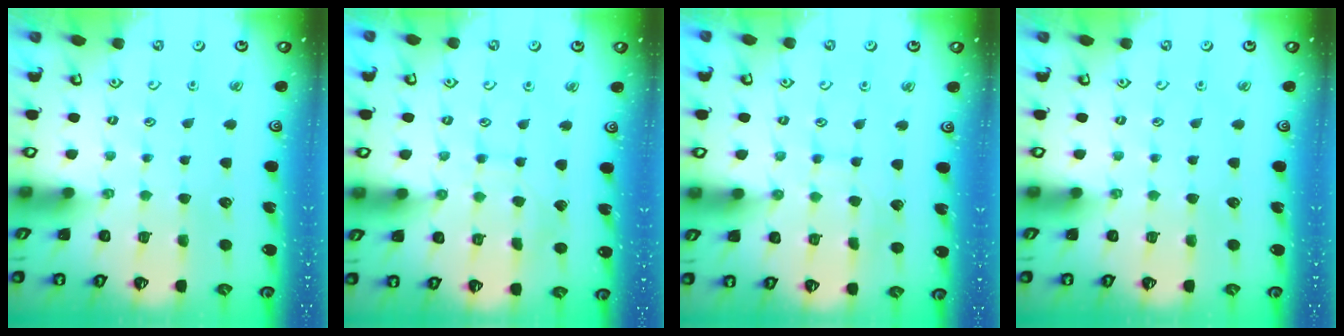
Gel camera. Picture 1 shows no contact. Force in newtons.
{"total": 6.7, "press": 6.7, "slide": 0.4}
{"total": 6.8, "press": 6.8, "slide": 0.6}
{"total": 0.0}